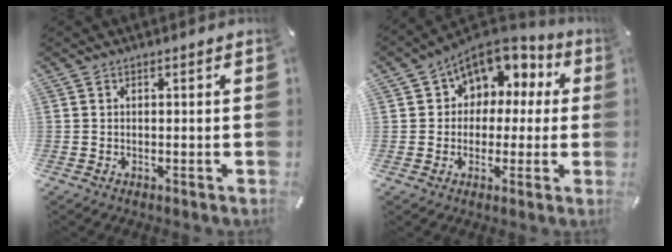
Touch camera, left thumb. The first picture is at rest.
{"total": 8.9, "force": [4.1, 7.3, 2.8], "torque": [-0.053, -0.029, 0.079]}